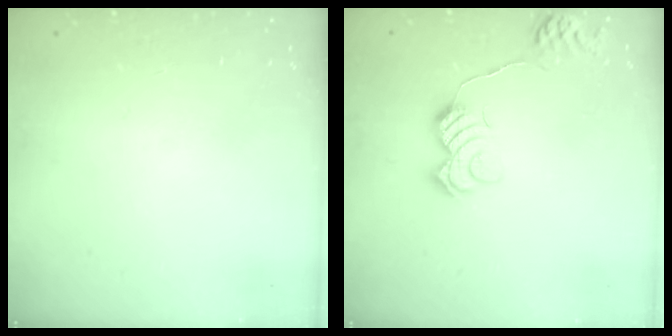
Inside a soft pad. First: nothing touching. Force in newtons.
{"total": 11.4, "press": 11.4, "slide": 0.5}